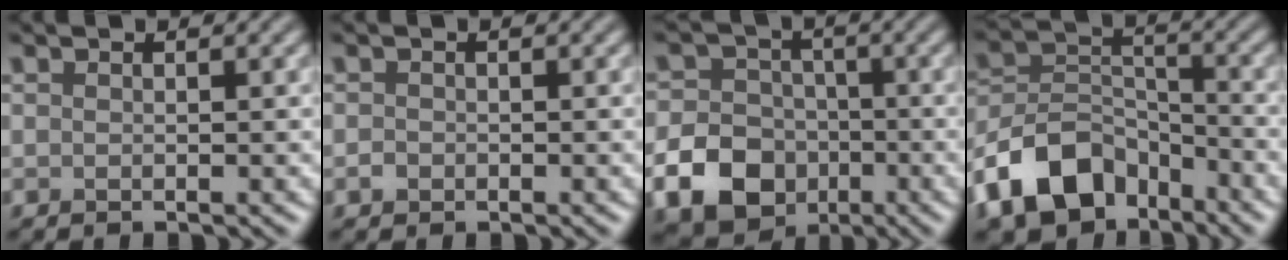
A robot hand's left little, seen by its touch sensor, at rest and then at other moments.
{"total": 0.7, "force": [-0.3, 0.6, 0.2], "torque": [-0.003, -0.001, -0.008]}
{"total": 11.8, "force": [-4.9, 9.9, 4.3], "torque": [-0.074, -0.044, -0.112]}
{"total": 8.6, "force": [-5.4, 5.3, 4.1], "torque": [-0.072, 0.000, -0.117]}